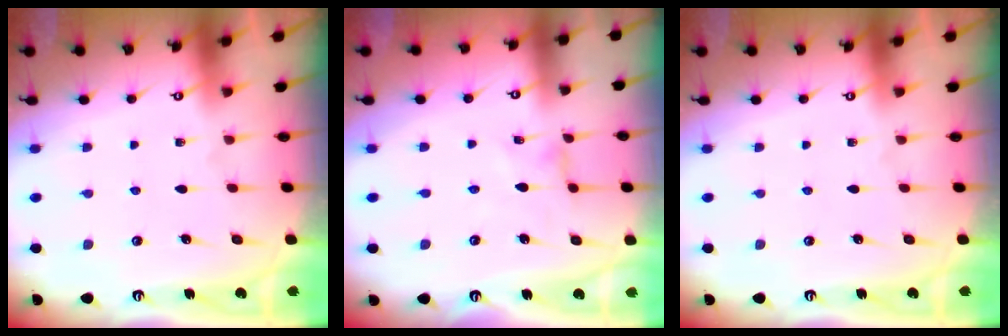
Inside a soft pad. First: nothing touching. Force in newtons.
{"total": 0.0}
{"total": 0.0}